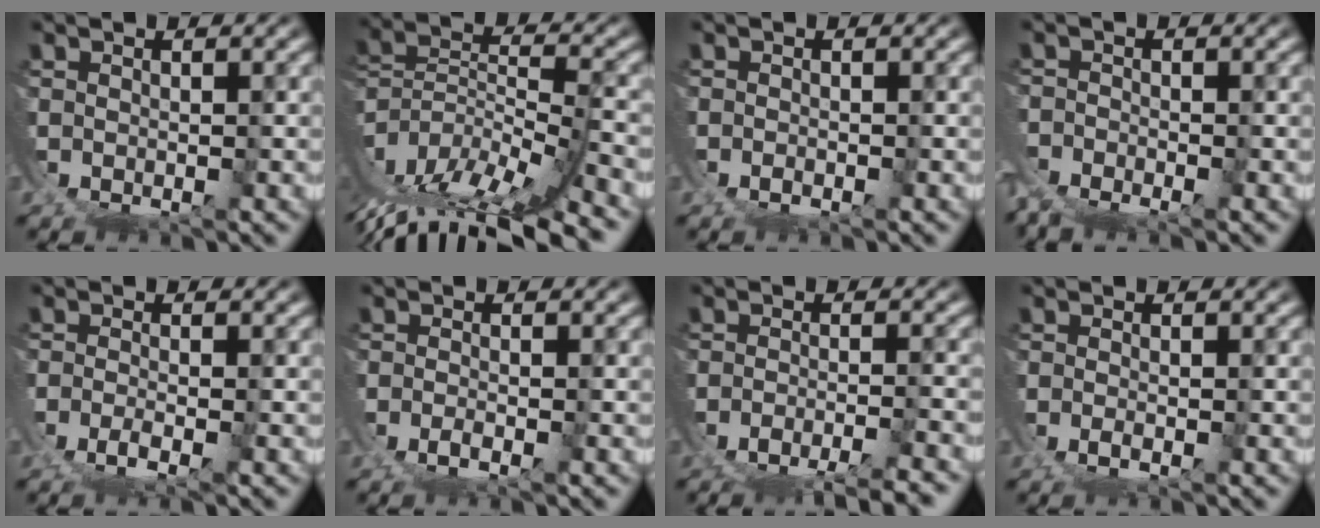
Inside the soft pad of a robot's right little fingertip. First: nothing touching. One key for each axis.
{"total": 11.8, "fx": -6.8, "fy": 6.1, "fz": 7.3, "tx": -0.169, "ty": -0.047, "tz": -0.098}
{"total": 0.9, "fx": -0.9, "fy": 0.0, "fz": 0.1, "tx": 0.003, "ty": -0.002, "tz": -0.019}
{"total": 3.1, "fx": -2.7, "fy": 1.4, "fz": 0.9, "tx": -0.013, "ty": -0.011, "tz": -0.051}
{"total": 2.2, "fx": -1.7, "fy": 0.1, "fz": 1.4, "tx": -0.022, "ty": -0.006, "tz": -0.037}
{"total": 1.5, "fx": -1.4, "fy": 0.0, "fz": 0.7, "tx": -0.006, "ty": -0.001, "tz": -0.032}
{"total": 5.4, "fx": -4.6, "fy": 1.1, "fz": 2.4, "tx": -0.028, "ty": 0.001, "tz": -0.085}
{"total": 1.1, "fx": -0.9, "fy": -0.1, "fz": 0.6, "tx": -0.006, "ty": -0.002, "tz": -0.022}